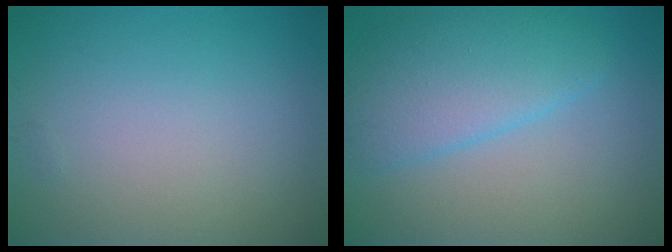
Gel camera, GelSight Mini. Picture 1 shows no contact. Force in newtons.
{"total": 5.1, "press": 5.1, "slide": 0.3}